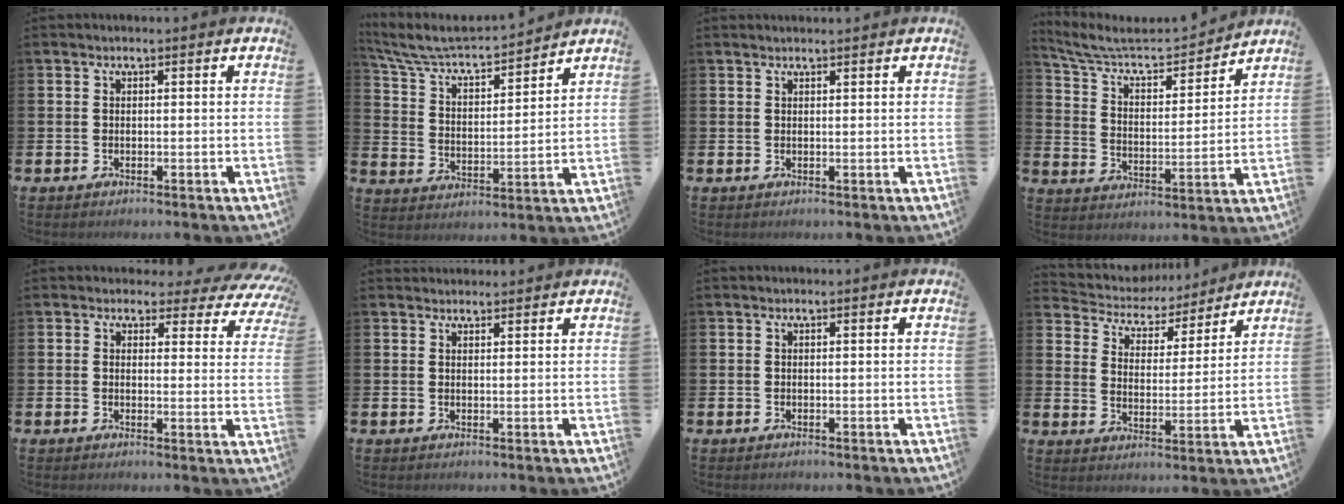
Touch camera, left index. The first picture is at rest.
{"total": 6.8, "force": [6.4, 1.3, 2.0], "torque": [-0.075, -0.050, 0.107]}
{"total": 0.8, "force": [0.8, 0.0, 0.1], "torque": [0.008, -0.003, 0.013]}
{"total": 7.3, "force": [6.5, 2.4, 2.4], "torque": [-0.084, -0.044, 0.108]}
{"total": 2.7, "force": [1.9, 1.8, 0.5], "torque": [-0.014, -0.016, 0.028]}
{"total": 1.7, "force": [1.6, 0.5, -0.1], "torque": [0.007, -0.004, 0.028]}
{"total": 0.0}
{"total": 5.3, "force": [4.9, 2.1, 0.1], "torque": [-0.032, -0.041, 0.079]}